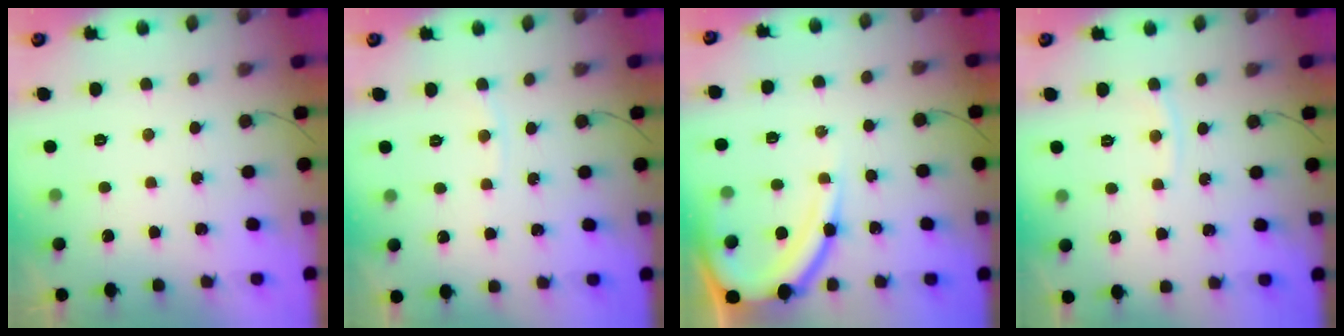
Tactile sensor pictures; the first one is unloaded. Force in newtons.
{"total": 2.2, "press": 2.2, "slide": 0.3}
{"total": 10.5, "press": 10.4, "slide": 1.1}
{"total": 3.9, "press": 3.9, "slide": 0.2}